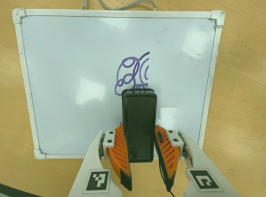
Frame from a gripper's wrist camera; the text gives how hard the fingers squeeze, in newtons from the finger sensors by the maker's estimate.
{"total": 8.1, "left": 6.7, "right": 9.6}